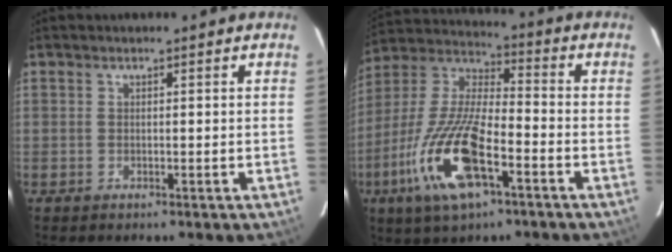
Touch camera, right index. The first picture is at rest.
{"total": 19.0, "force": [-8.3, 6.4, 15.9], "torque": [-0.339, -0.024, -0.166]}